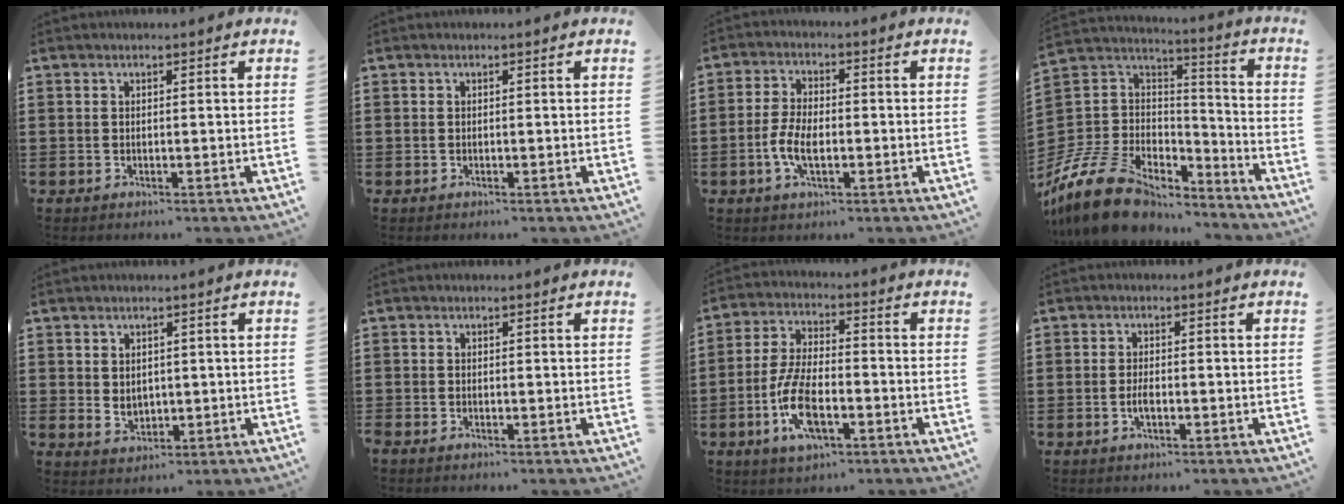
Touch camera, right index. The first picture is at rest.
{"total": 0.0}
{"total": 5.5, "force": [-1.4, 2.6, 4.6], "torque": [-0.108, -0.003, -0.032]}
{"total": 13.3, "force": [-10.1, 6.6, 5.7], "torque": [-0.141, 0.029, -0.189]}
{"total": 2.3, "force": [0.7, 2.0, 0.9], "torque": [-0.022, 0.009, 0.011]}
{"total": 0.5, "force": [-0.5, 0.0, 0.1], "torque": [-0.003, -0.002, -0.009]}
{"total": 9.4, "force": [-3.3, 4.0, 7.8], "torque": [-0.183, -0.009, -0.066]}
{"total": 2.1, "force": [-0.7, 0.7, 1.9], "torque": [-0.035, -0.001, -0.013]}